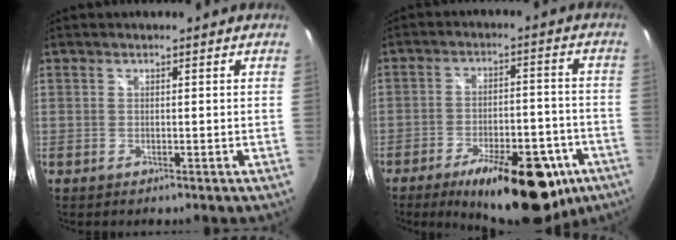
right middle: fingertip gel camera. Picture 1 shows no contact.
{"total": 20.0, "force": [-12.2, 8.2, 13.6], "torque": [-0.205, -0.012, -0.160]}